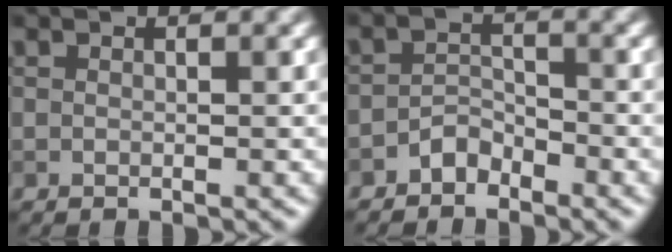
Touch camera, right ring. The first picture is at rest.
{"total": 1.9, "force": [-1.6, 0.9, 0.5], "torque": [-0.006, 0.010, -0.031]}